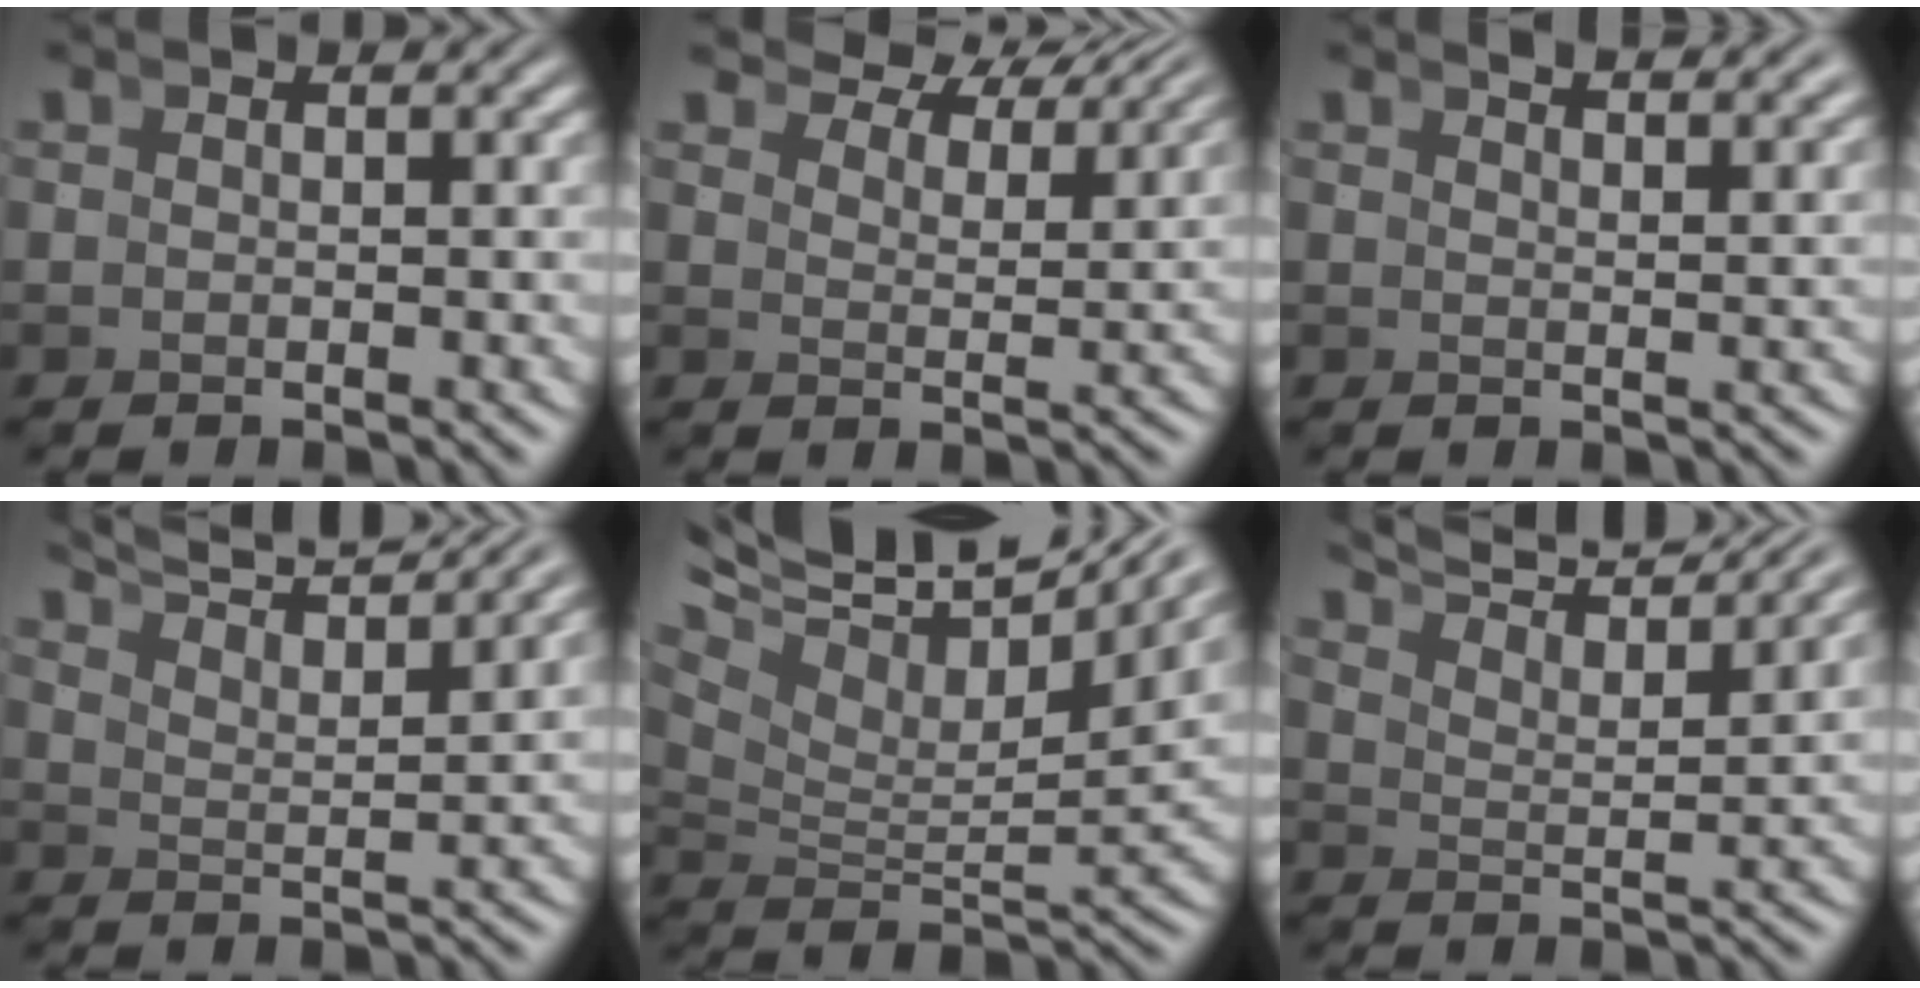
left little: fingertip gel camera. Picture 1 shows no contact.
{"total": 6.3, "force": [5.8, 1.3, 2.3], "torque": [-0.025, 0.022, 0.084]}
{"total": 3.0, "force": [2.8, -0.2, 1.1], "torque": [-0.001, 0.009, 0.042]}
{"total": 9.4, "force": [8.2, 2.2, 3.9], "torque": [-0.059, 0.032, 0.120]}
{"total": 12.5, "force": [6.9, 6.4, 8.2], "torque": [-0.118, 0.031, 0.088]}
{"total": 10.4, "force": [9.1, 2.5, 4.3], "torque": [-0.062, 0.038, 0.129]}